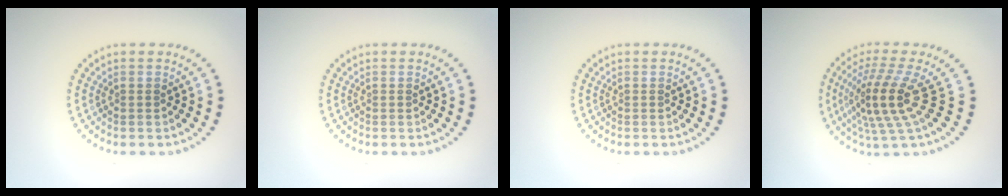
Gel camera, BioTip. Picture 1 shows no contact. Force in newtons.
{"total": 0.0}
{"total": 0.0}
{"total": 4.7, "press": 3.5, "slide": 3.2}